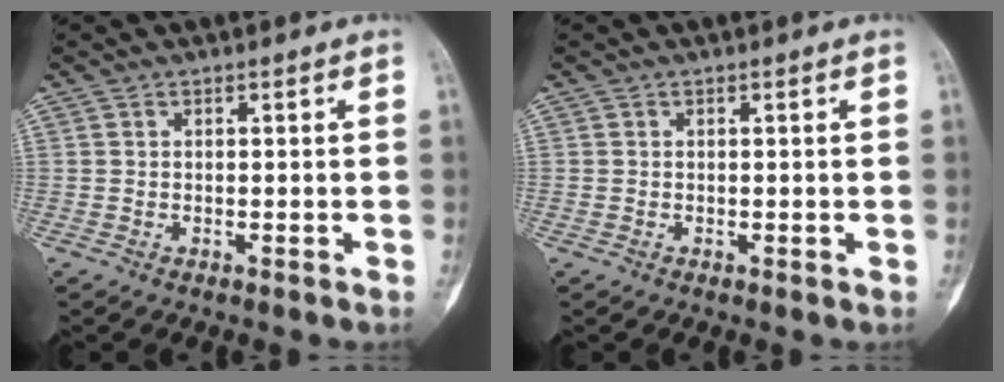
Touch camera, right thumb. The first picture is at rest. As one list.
[{"total": 0.0}]